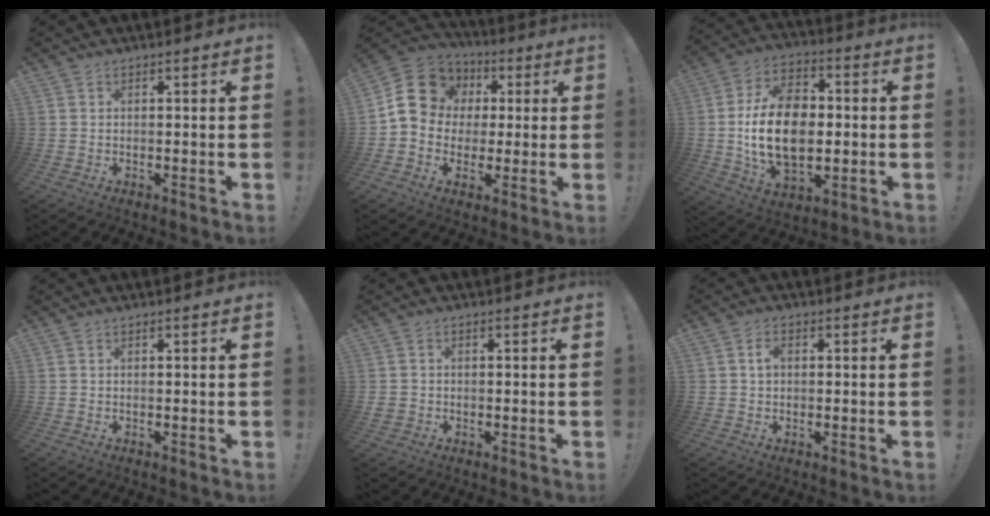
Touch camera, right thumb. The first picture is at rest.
{"total": 14.8, "force": [3.1, 12.7, 6.8], "torque": [-0.091, 0.005, 0.073]}
{"total": 21.6, "force": [-1.2, 14.3, 16.1], "torque": [-0.293, 0.008, -0.015]}
{"total": 0.0}
{"total": 1.9, "force": [-0.3, 1.7, 0.7], "torque": [-0.014, 0.006, -0.004]}
{"total": 2.6, "force": [0.5, 1.7, 1.9], "torque": [-0.026, 0.002, 0.006]}